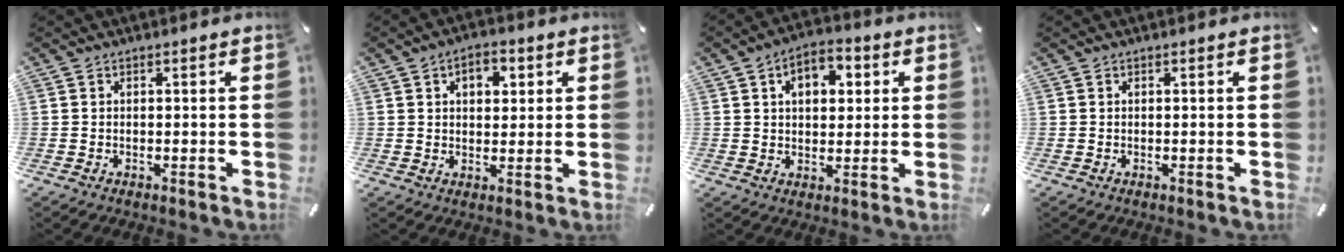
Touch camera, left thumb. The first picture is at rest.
{"total": 5.3, "force": [1.8, 3.8, 3.2], "torque": [-0.030, -0.005, 0.022]}
{"total": 7.4, "force": [2.2, 5.4, 4.5], "torque": [-0.060, 0.001, 0.032]}
{"total": 0.0}